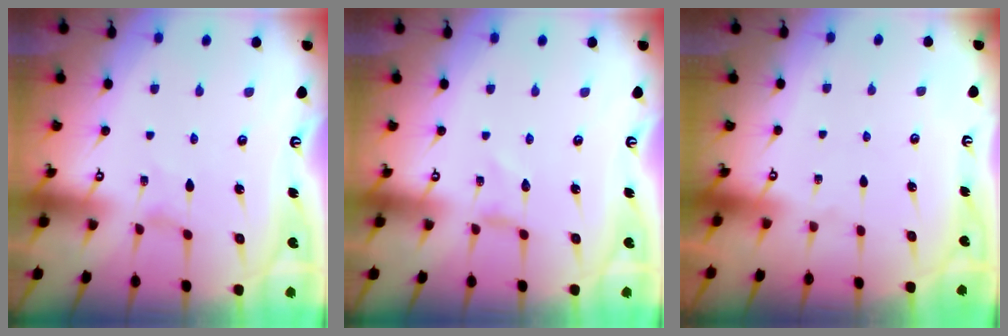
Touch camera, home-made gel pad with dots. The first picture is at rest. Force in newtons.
{"total": 0.0}
{"total": 0.0}